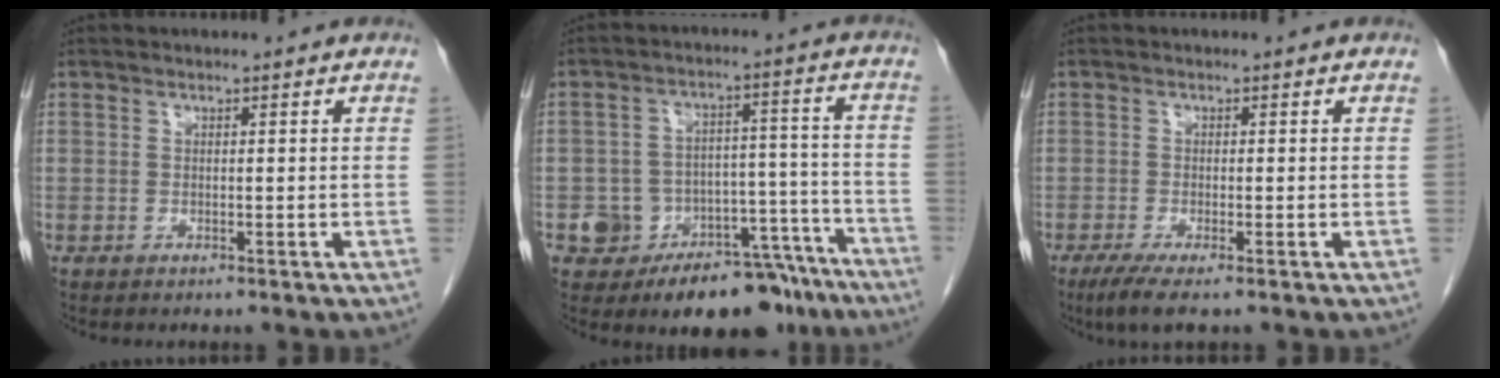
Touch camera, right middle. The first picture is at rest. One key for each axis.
{"total": 13.9, "fx": -10.5, "fy": 7.3, "fz": 5.5, "tx": -0.038, "ty": 0.057, "tz": -0.149}
{"total": 3.7, "fx": -2.3, "fy": 0.4, "fz": 2.8, "tx": -0.054, "ty": -0.012, "tz": -0.043}